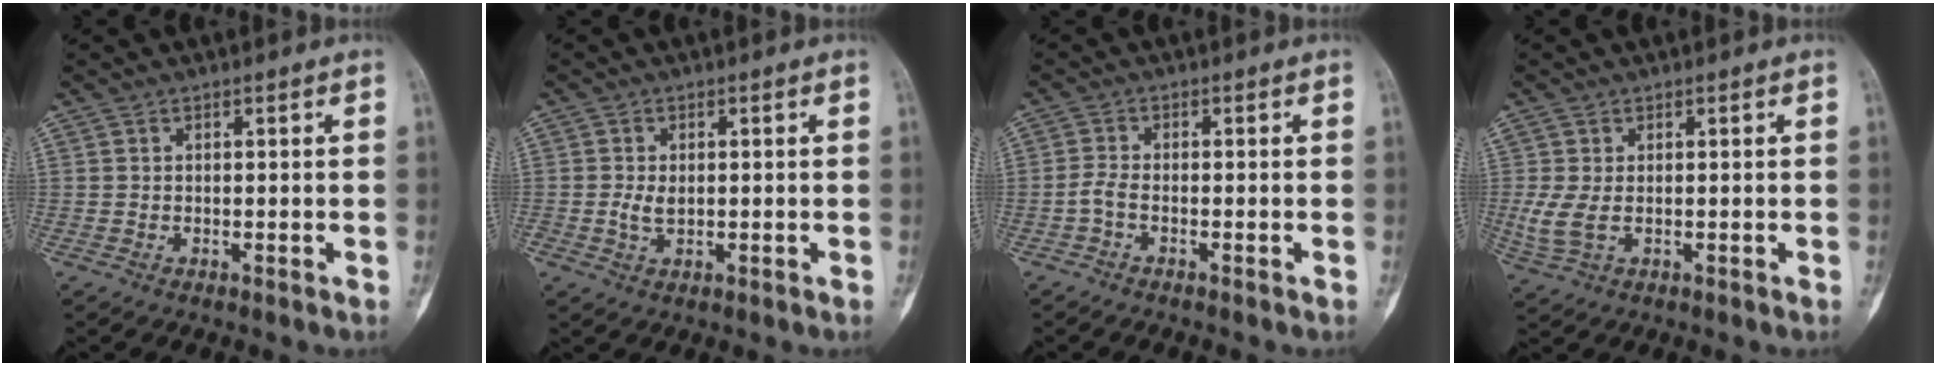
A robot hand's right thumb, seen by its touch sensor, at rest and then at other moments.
{"total": 2.9, "force": [0.0, 1.9, 2.2], "torque": [-0.042, -0.002, 0.003]}
{"total": 2.0, "force": [-1.0, 0.6, 1.6], "torque": [-0.040, 0.003, -0.028]}
{"total": 4.4, "force": [-0.3, 2.5, 3.7], "torque": [-0.110, -0.001, 0.003]}